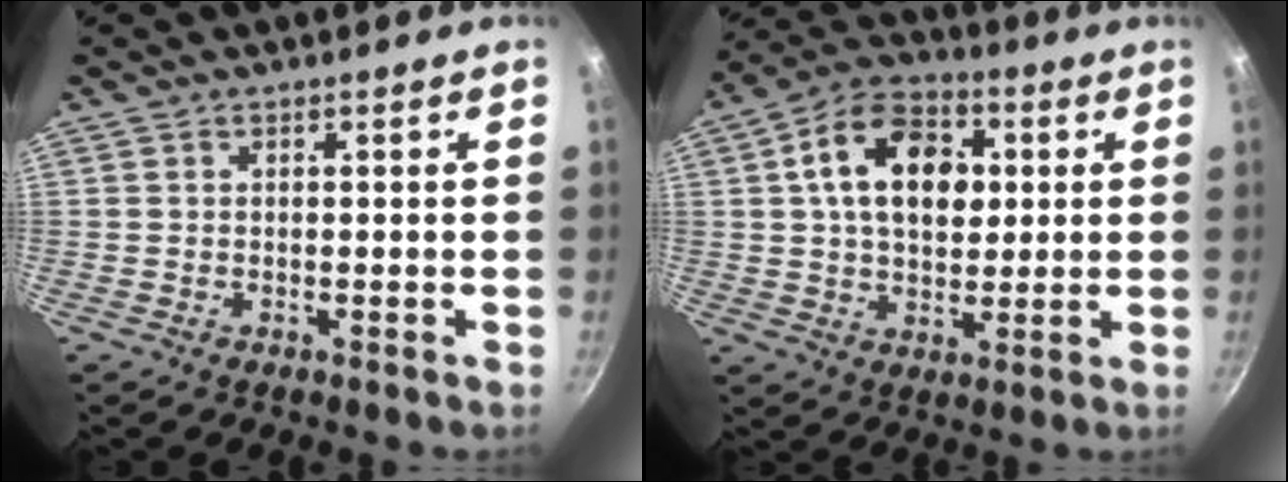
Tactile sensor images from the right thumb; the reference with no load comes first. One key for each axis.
{"total": 15.8, "fx": 3.2, "fy": 10.6, "fz": 11.2, "tx": -0.152, "ty": 0.012, "tz": 0.040}